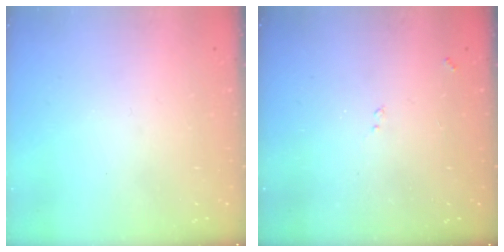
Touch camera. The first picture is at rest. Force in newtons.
{"total": 7.3, "press": 7.3, "slide": 0.8}